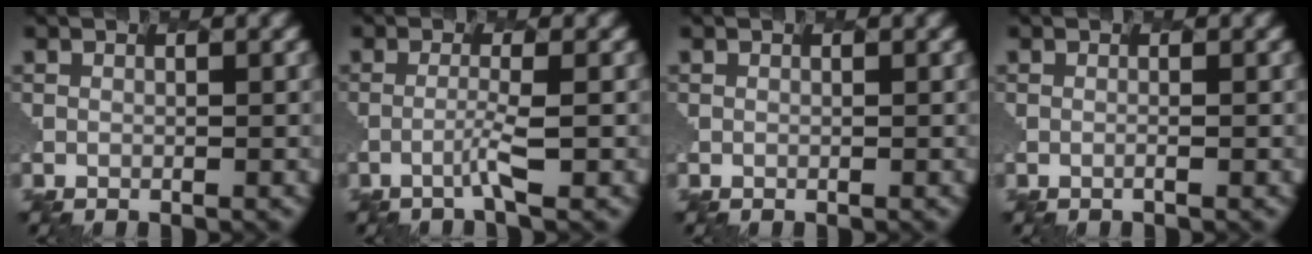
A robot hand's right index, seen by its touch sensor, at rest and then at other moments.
{"total": 1.5, "force": [-0.7, -0.3, 1.3], "torque": [-0.033, 0.014, -0.027]}
{"total": 0.0}
{"total": 0.0}